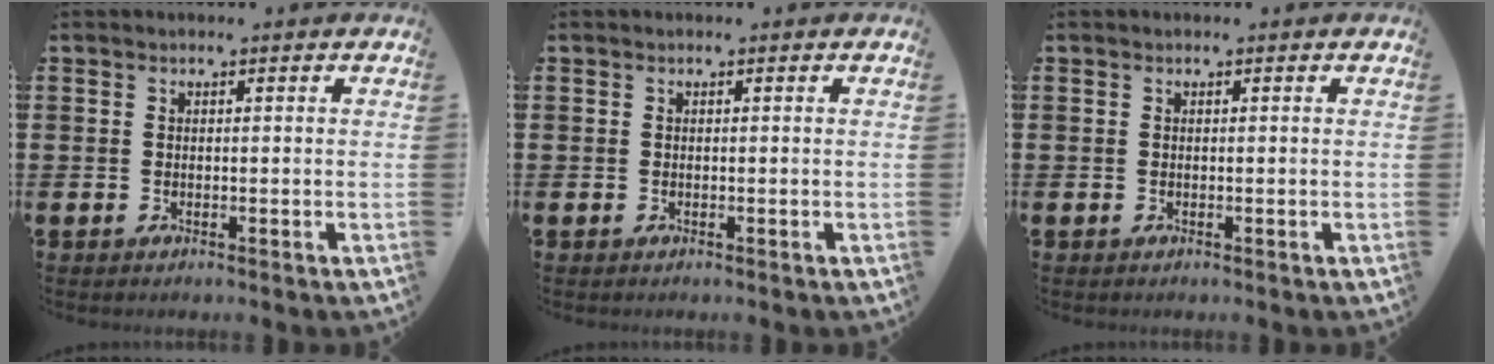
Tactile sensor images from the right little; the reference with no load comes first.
{"total": 0.0}
{"total": 0.0}